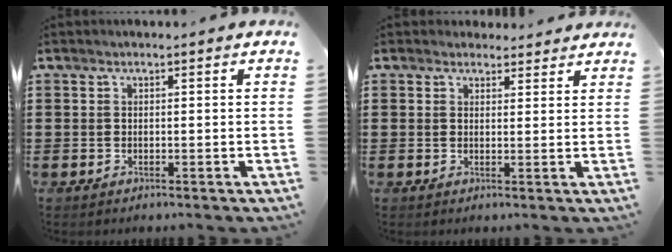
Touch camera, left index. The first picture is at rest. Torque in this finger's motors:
{"motor_torque": [1.25, -0.89, 0.09, 0.00]}